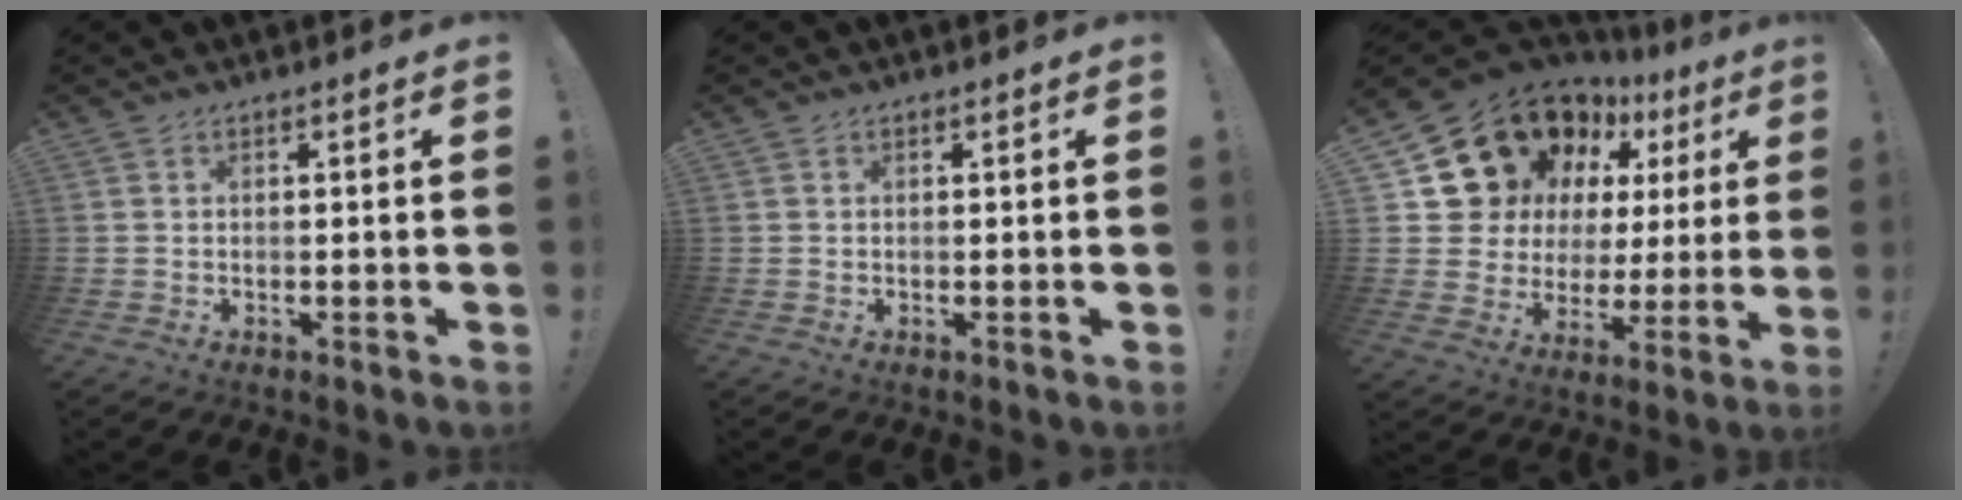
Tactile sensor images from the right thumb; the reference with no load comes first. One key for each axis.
{"total": 0.0}
{"total": 18.1, "fx": 12.6, "fy": 10.6, "fz": 7.5, "tx": -0.117, "ty": -0.094, "tz": 0.248}